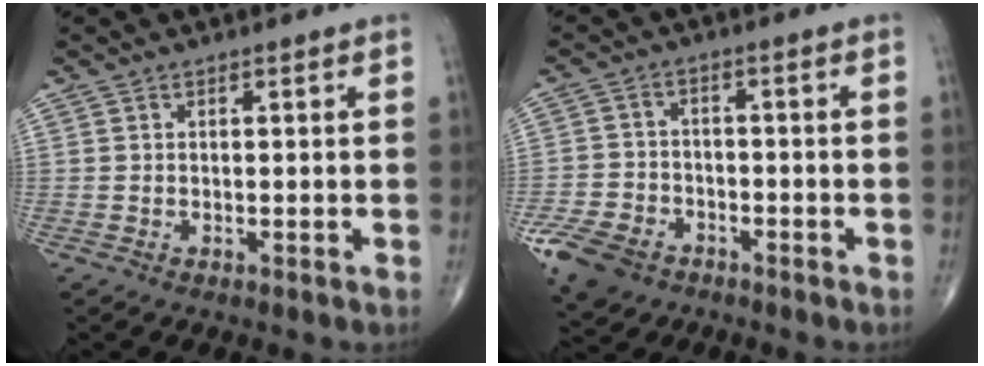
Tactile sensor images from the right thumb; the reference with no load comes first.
{"total": 11.8, "force": [-7.0, 7.9, 5.4], "torque": [-0.106, 0.022, -0.126]}